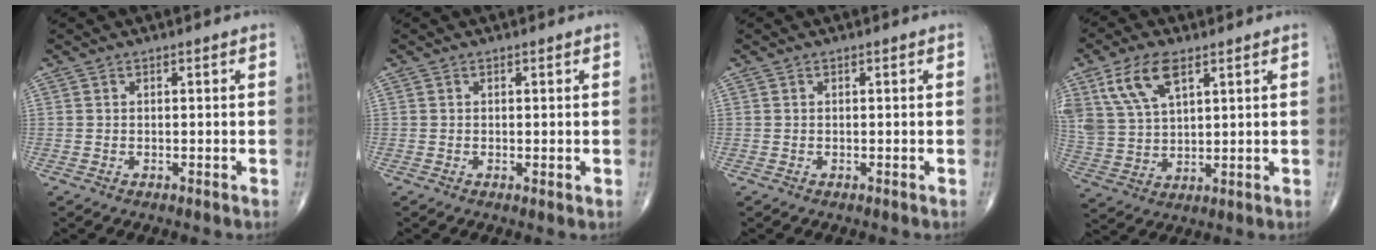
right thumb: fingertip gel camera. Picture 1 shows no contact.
{"total": 0.6, "force": [0.0, 0.1, 0.6], "torque": [-0.013, -0.004, -0.001]}
{"total": 0.0}
{"total": 11.1, "force": [5.8, 5.5, 7.8], "torque": [-0.154, -0.011, 0.121]}